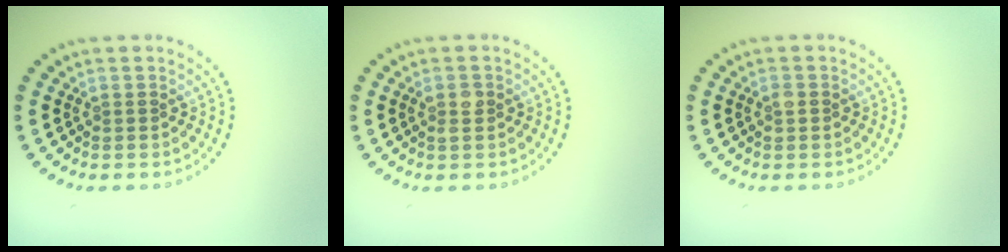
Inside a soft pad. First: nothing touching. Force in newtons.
{"total": 1.2, "press": 1.2, "slide": 0.2}
{"total": 1.0, "press": 1.0, "slide": 0.1}